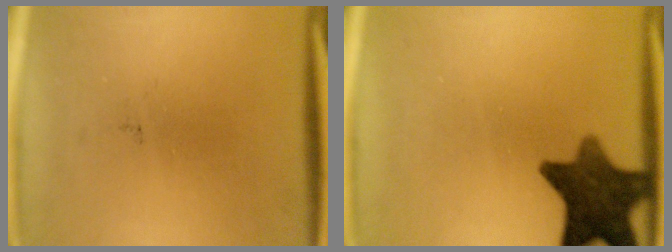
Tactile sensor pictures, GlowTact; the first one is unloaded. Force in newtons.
{"total": 11.2}